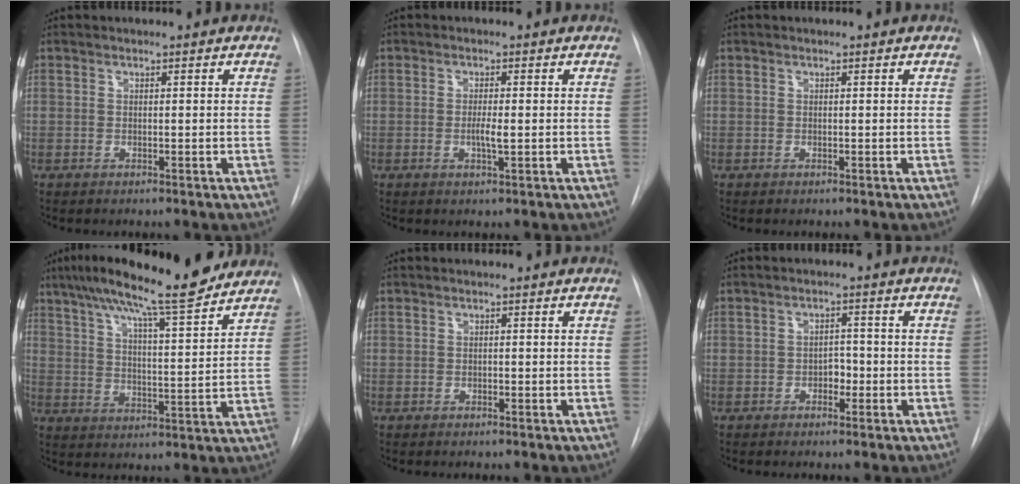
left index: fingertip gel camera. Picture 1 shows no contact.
{"total": 2.5, "force": [-1.4, 0.1, 2.1], "torque": [-0.042, -0.009, -0.021]}
{"total": 0.0}
{"total": 16.9, "force": [13.6, 1.4, 9.8], "torque": [-0.161, 0.009, 0.202]}
{"total": 1.1, "force": [-1.1, 0.0, -0.1], "torque": [0.003, -0.004, -0.015]}
{"total": 2.7, "force": [-1.9, 1.3, 1.3], "torque": [-0.012, 0.002, -0.029]}